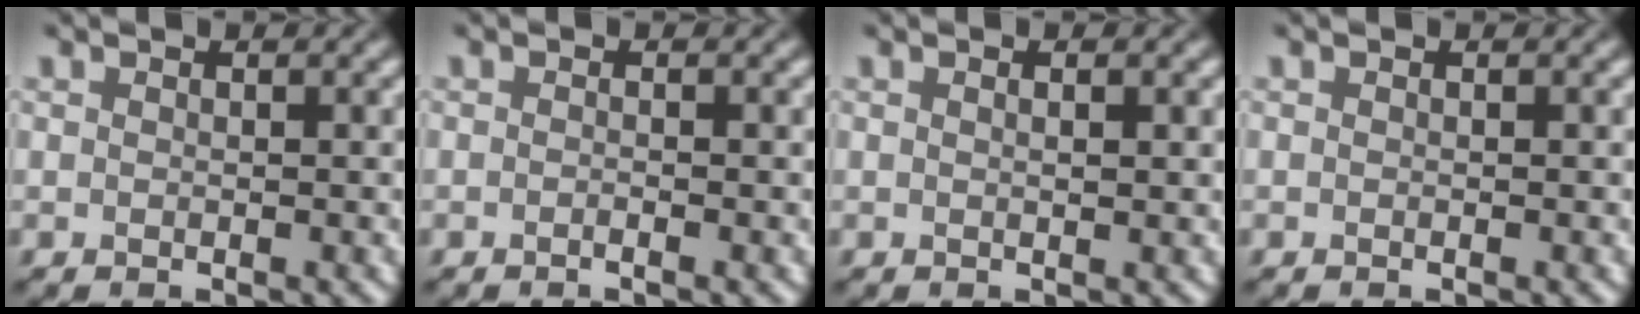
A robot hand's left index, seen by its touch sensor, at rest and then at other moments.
{"total": 0.7, "force": [-0.5, -0.1, 0.4], "torque": [-0.007, -0.002, -0.013]}
{"total": 1.2, "force": [0.4, 0.2, 1.1], "torque": [-0.013, 0.003, 0.003]}
{"total": 0.0}